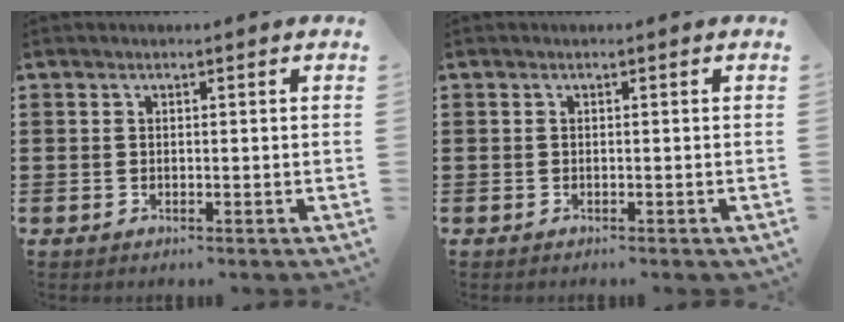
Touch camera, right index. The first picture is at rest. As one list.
[{"total": 0.0}]